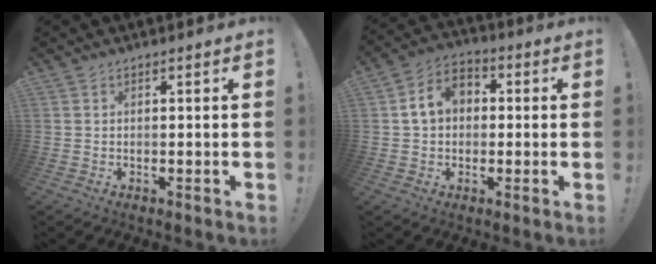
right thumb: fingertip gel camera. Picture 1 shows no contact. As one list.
[{"total": 8.7, "force": [1.4, 6.9, 5.2], "torque": [-0.081, 0.015, 0.029]}]